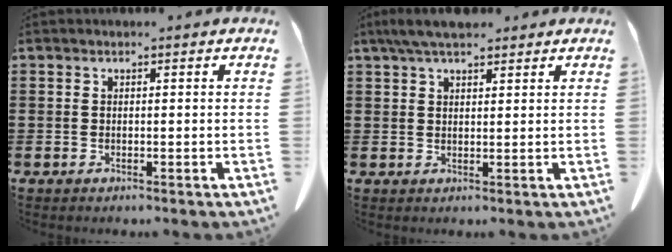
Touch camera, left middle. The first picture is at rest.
{"total": 4.7, "force": [3.5, 1.2, 2.9], "torque": [-0.064, -0.001, 0.066]}